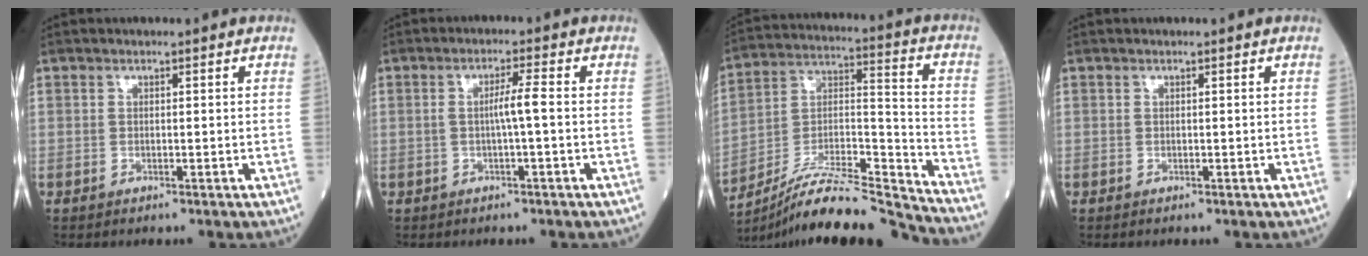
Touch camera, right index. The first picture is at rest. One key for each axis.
{"total": 2.9, "fx": -0.3, "fy": -0.4, "fz": 2.8, "tx": -0.050, "ty": 0.004, "tz": -0.003}
{"total": 19.3, "fx": -18.2, "fy": -1.1, "fz": 6.3, "tx": -0.124, "ty": 0.015, "tz": -0.313}
{"total": 0.0}